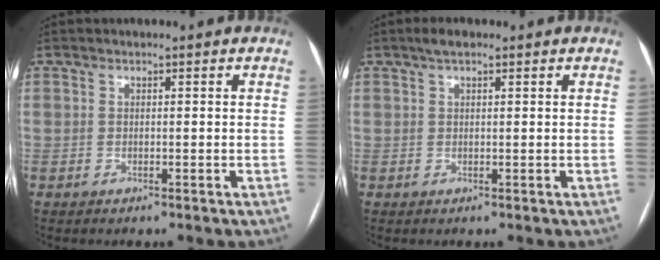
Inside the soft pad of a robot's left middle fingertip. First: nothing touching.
{"total": 2.3, "force": [1.5, 0.7, 1.6], "torque": [-0.031, 0.016, 0.025]}